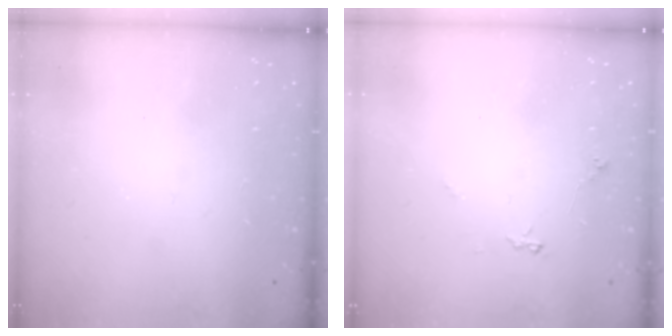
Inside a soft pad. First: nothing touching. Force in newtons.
{"total": 5.2, "press": 5.1, "slide": 0.7}